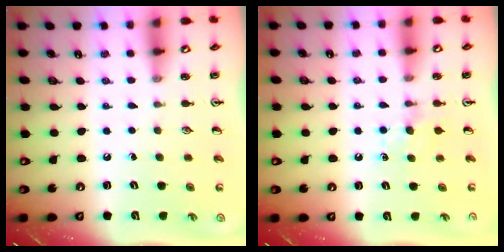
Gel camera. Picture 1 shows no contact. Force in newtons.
{"total": 4.8, "press": 4.7, "slide": 0.5}